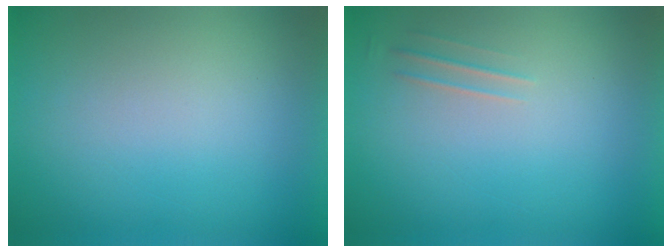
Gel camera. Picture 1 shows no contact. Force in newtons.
{"total": 1.5}